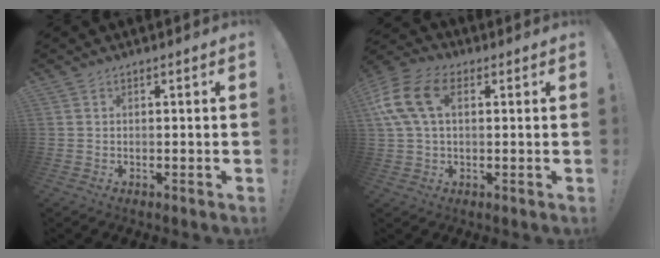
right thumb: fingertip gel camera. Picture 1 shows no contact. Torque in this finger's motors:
{"motor_torque": [-0.18, 0.95, 1.45, 0.17, 0.57]}